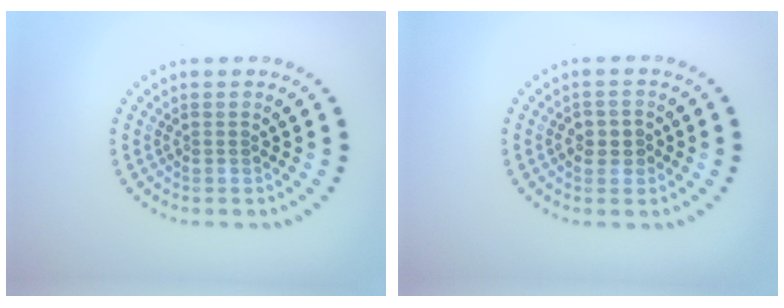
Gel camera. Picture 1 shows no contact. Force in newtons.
{"total": 2.0, "press": 1.9, "slide": 0.5}